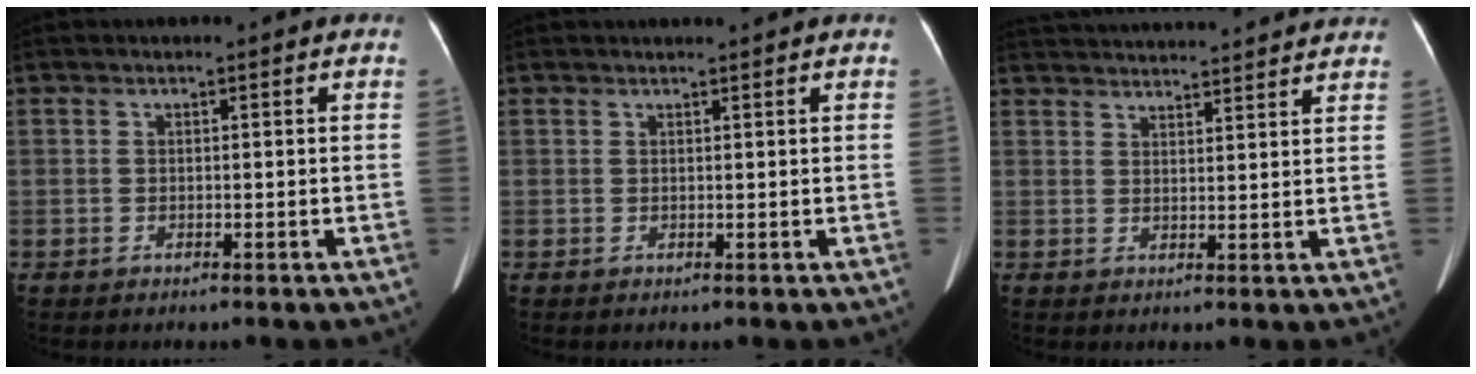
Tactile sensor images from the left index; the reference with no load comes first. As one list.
[{"total": 1.8, "force": [1.7, -0.3, 0.5], "torque": [-0.006, 0.011, 0.028]}, {"total": 18.6, "force": [17.6, 1.9, 5.6], "torque": [-0.098, 0.031, 0.240]}]